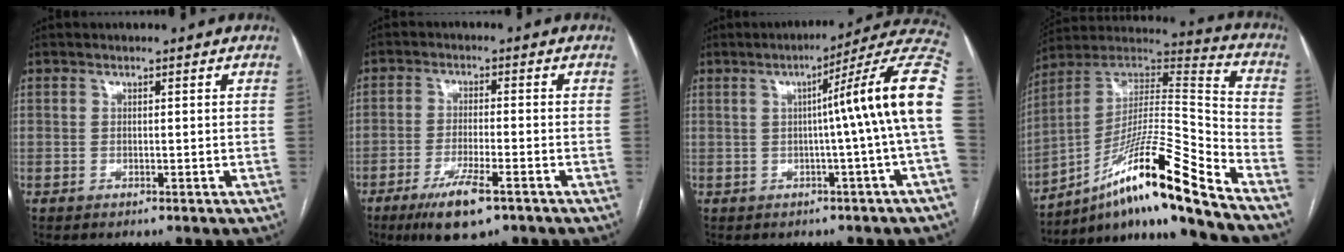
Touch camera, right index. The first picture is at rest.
{"total": 7.9, "force": [-4.8, 1.3, 6.2], "torque": [-0.117, -0.017, -0.080]}
{"total": 13.9, "force": [0.4, -2.2, 13.7], "torque": [-0.164, 0.025, -0.004]}
{"total": 19.5, "force": [-13.2, -0.9, 14.3], "torque": [-0.255, 0.017, -0.230]}